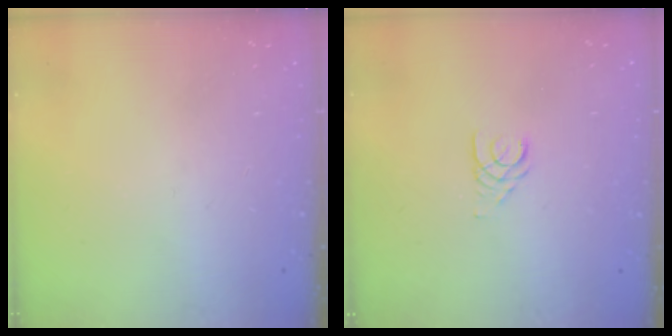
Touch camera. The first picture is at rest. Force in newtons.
{"total": 2.5, "press": 2.5, "slide": 0.3}